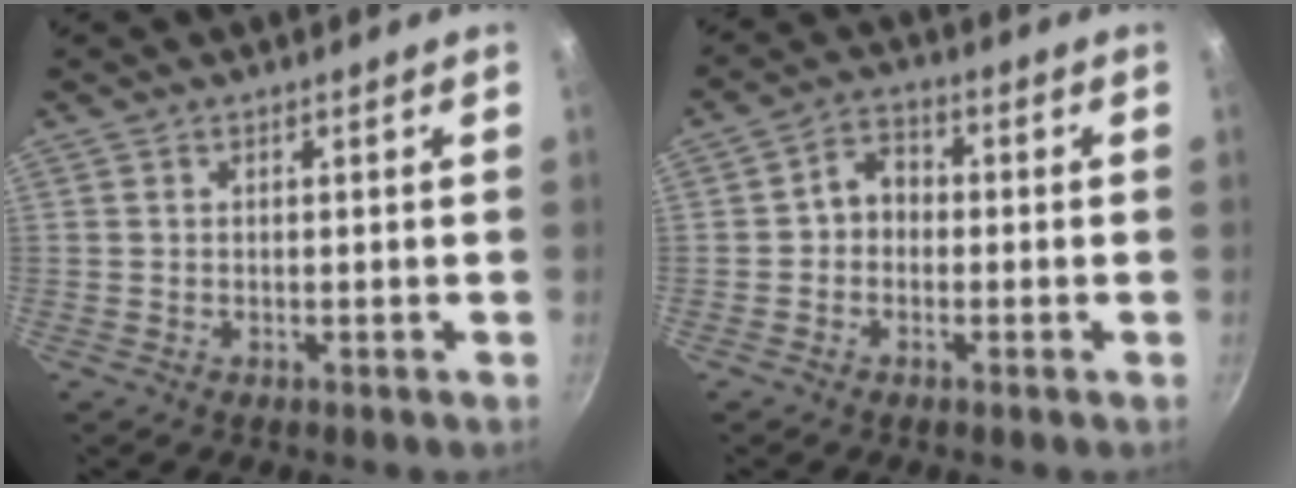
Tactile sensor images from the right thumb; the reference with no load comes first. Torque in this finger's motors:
{"motor_torque": [-0.60, 0.27, 0.19, 0.44, 0.02]}